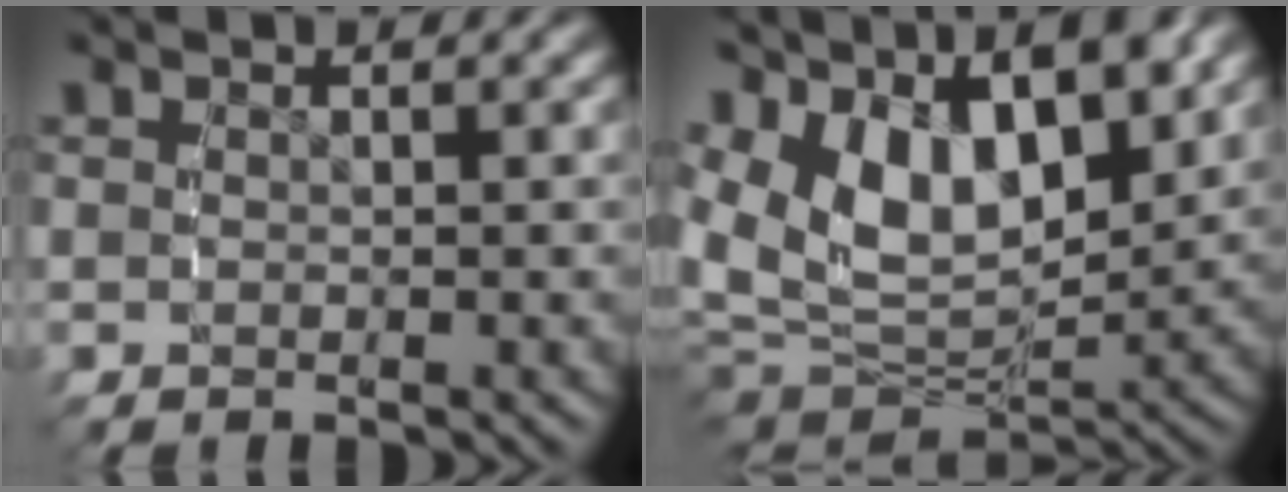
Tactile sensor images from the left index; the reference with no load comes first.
{"total": 11.8, "force": [1.9, 8.2, 8.3], "torque": [-0.164, -0.015, 0.037]}